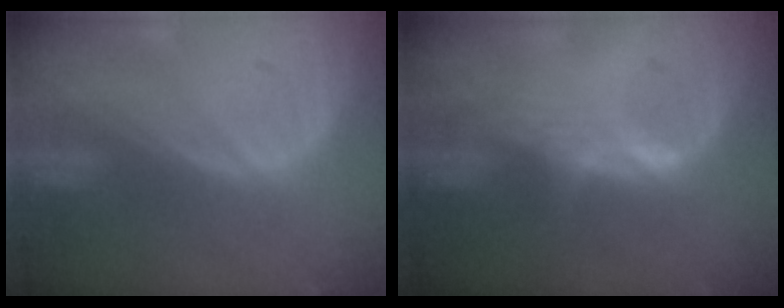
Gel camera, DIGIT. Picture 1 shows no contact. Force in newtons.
{"total": 2.3, "press": 2.3, "slide": 0.4}